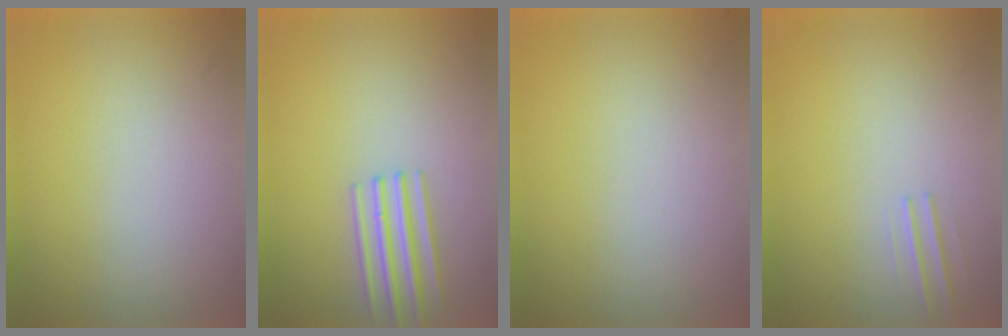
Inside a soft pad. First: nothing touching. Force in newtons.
{"total": 2.7}
{"total": 0.0}
{"total": 1.1}